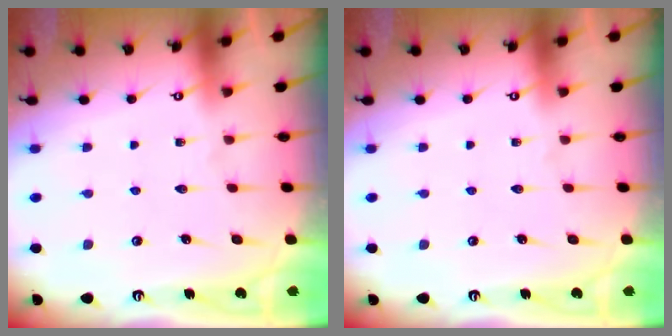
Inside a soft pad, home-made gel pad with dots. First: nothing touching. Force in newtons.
{"total": 0.0}